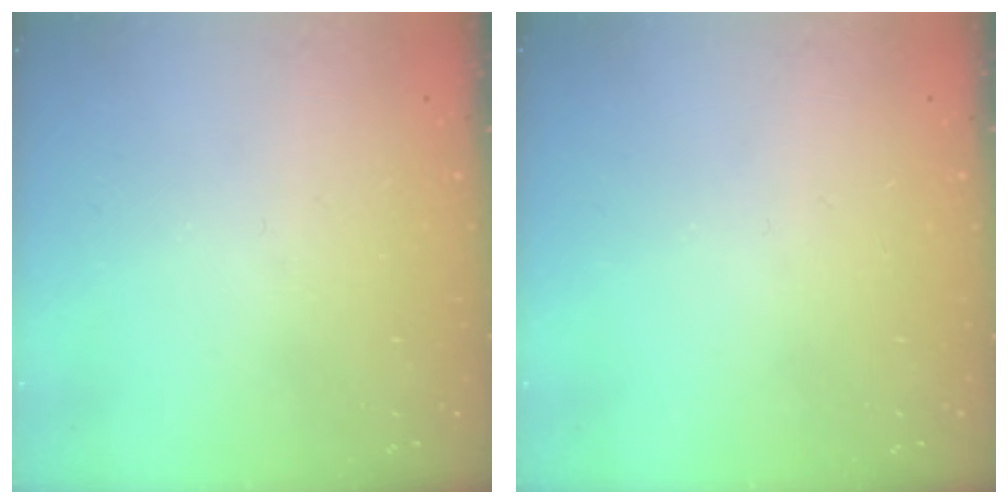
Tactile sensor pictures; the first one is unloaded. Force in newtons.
{"total": 0.0}